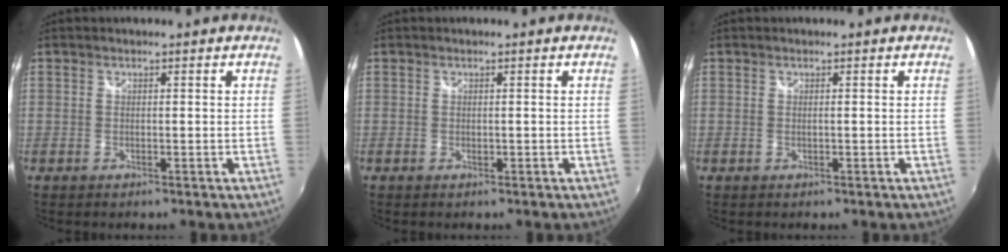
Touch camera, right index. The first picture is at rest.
{"total": 0.0}
{"total": 0.0}